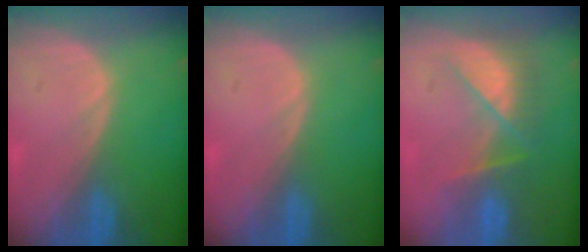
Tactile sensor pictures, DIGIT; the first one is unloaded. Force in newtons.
{"total": 0.0}
{"total": 8.2, "press": 7.1, "slide": 4.1}